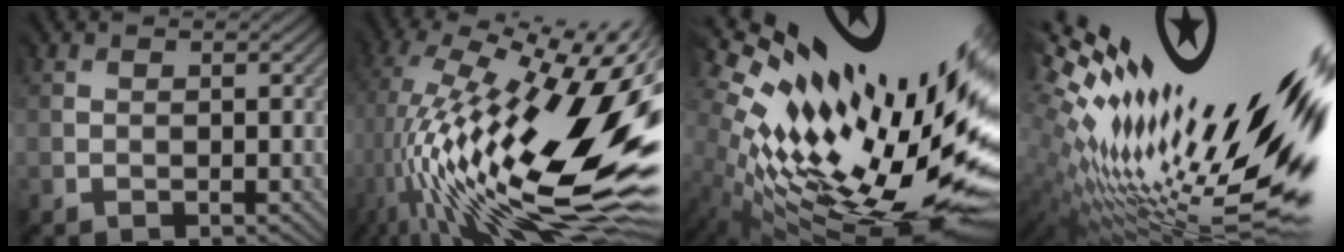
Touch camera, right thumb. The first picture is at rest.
{"total": 20.1, "force": [0.3, 6.0, 19.1], "torque": [-0.335, -0.008, -0.011]}
{"total": 19.4, "force": [3.1, 8.1, 17.3], "torque": [-0.301, -0.043, 0.063]}
{"total": 20.9, "force": [6.6, 7.8, 18.2], "torque": [-0.295, -0.016, 0.130]}